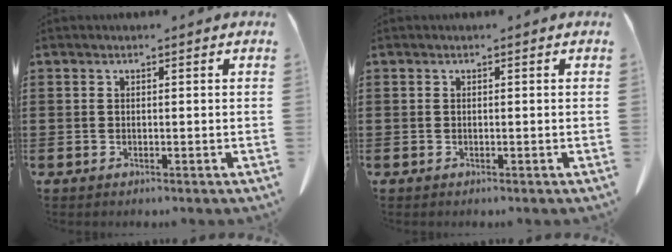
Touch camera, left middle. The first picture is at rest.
{"total": 0.0}